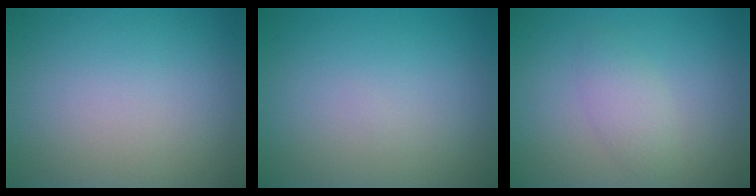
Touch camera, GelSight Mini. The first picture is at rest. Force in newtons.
{"total": 0.0}
{"total": 1.7, "press": 1.7, "slide": 0.1}